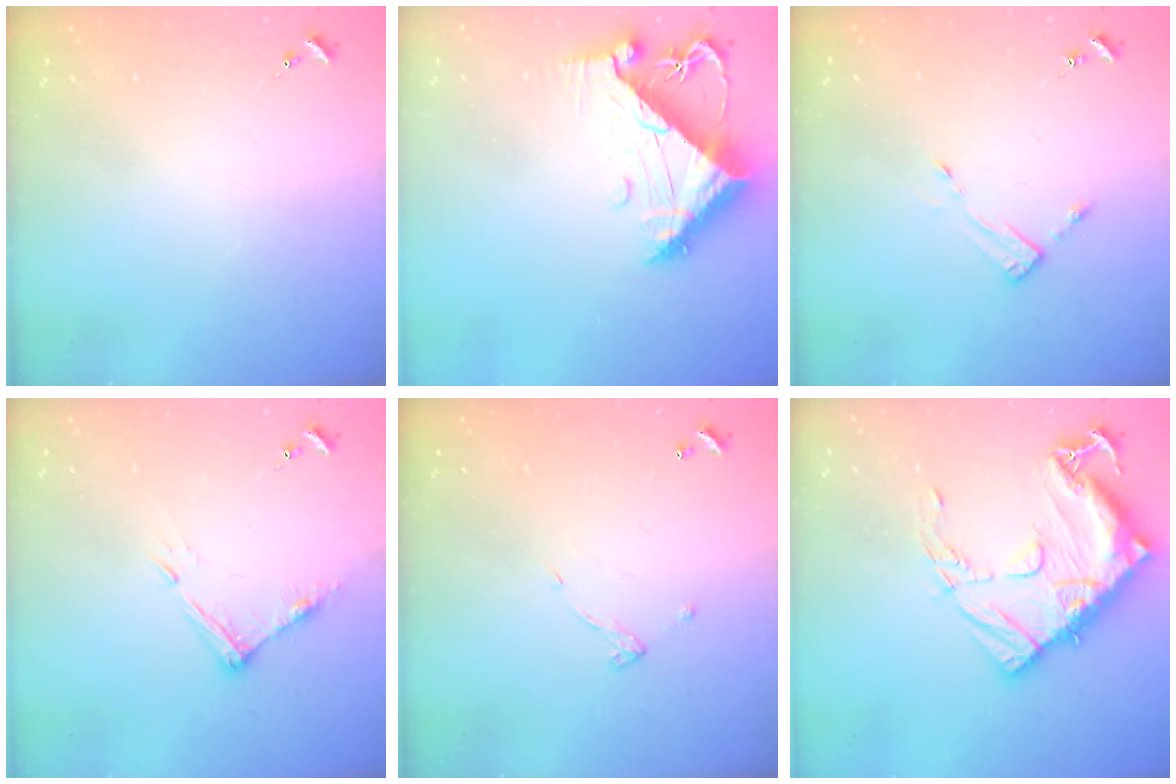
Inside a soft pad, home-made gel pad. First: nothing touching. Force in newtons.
{"total": 9.1, "press": 9.1, "slide": 1.1}
{"total": 3.5, "press": 3.5, "slide": 0.3}
{"total": 8.0, "press": 8.0, "slide": 0.4}
{"total": 4.4, "press": 4.4, "slide": 0.2}
{"total": 19.9, "press": 19.8, "slide": 1.7}